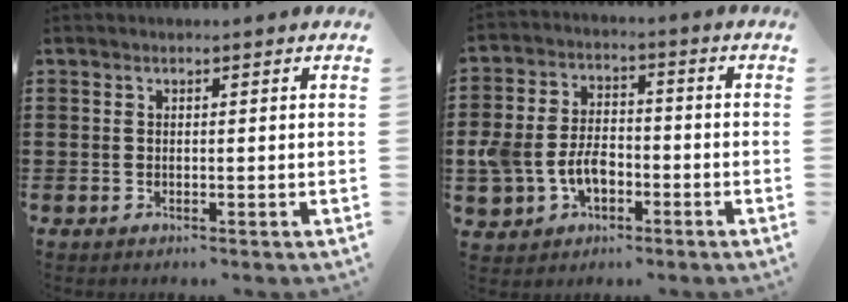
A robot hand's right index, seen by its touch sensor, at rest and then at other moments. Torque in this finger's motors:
{"motor_torque": [0.50, -0.26, 0.57, 0.21]}